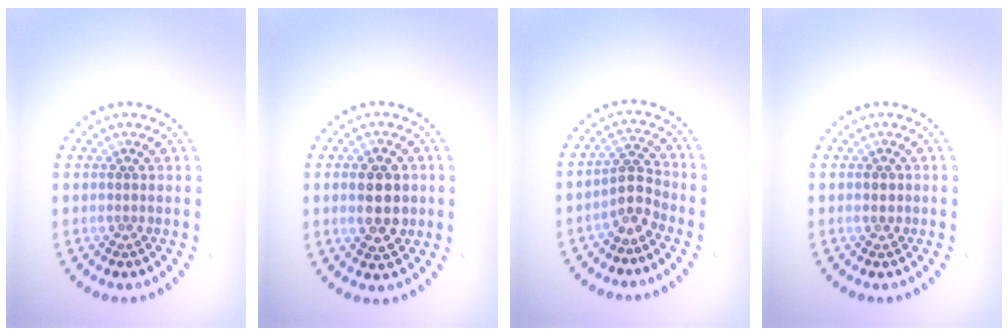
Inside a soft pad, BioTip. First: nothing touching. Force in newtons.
{"total": 4.5, "press": 4.5, "slide": 0.2}
{"total": 2.3, "press": 1.9, "slide": 1.3}
{"total": 1.4, "press": 1.4, "slide": 0.0}